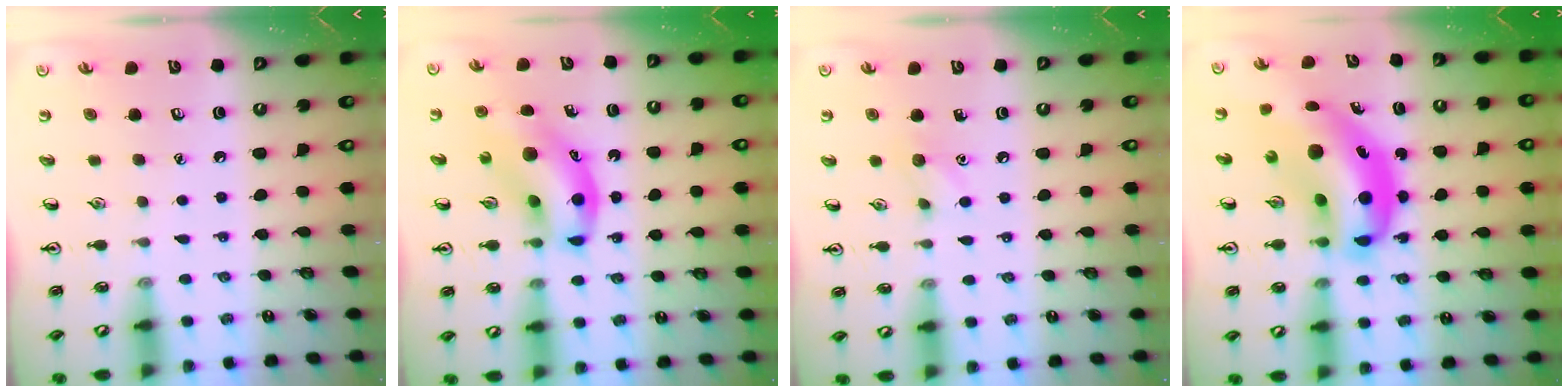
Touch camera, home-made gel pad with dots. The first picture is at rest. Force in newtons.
{"total": 11.5, "press": 11.1, "slide": 3.1}
{"total": 5.1, "press": 4.8, "slide": 1.7}
{"total": 16.0, "press": 15.4, "slide": 4.6}